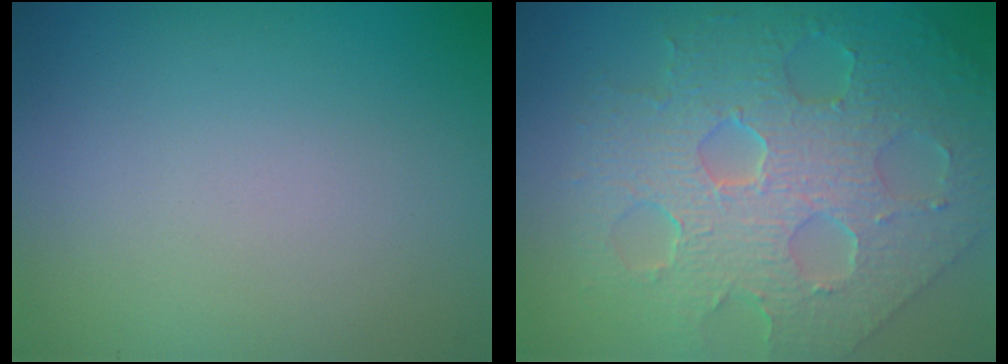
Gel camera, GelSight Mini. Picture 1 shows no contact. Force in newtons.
{"total": 8.8, "press": 6.1, "slide": 6.3}